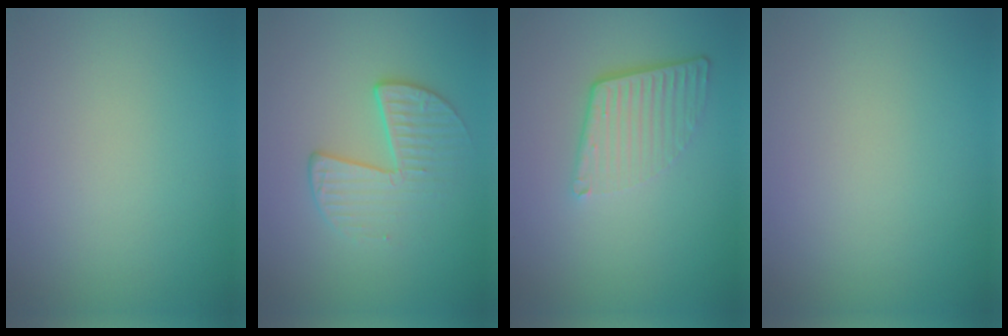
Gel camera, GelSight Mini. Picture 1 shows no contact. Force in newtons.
{"total": 2.8, "press": 2.0, "slide": 1.9}
{"total": 4.1, "press": 2.7, "slide": 3.1}
{"total": 0.0}